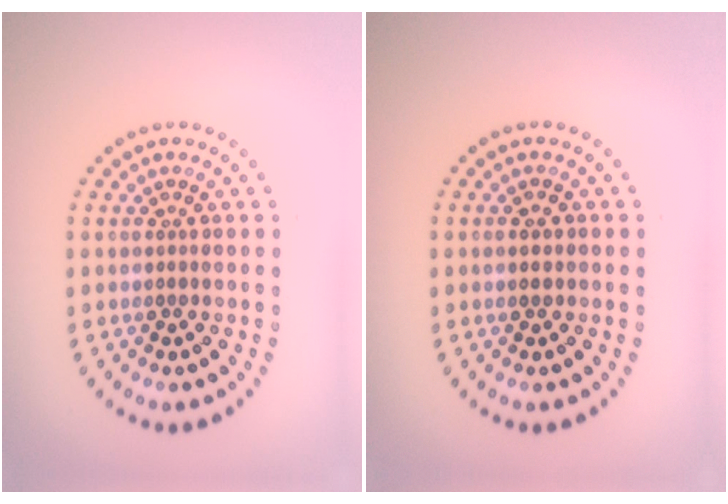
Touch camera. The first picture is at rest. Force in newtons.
{"total": 1.2, "press": 1.2, "slide": 0.2}